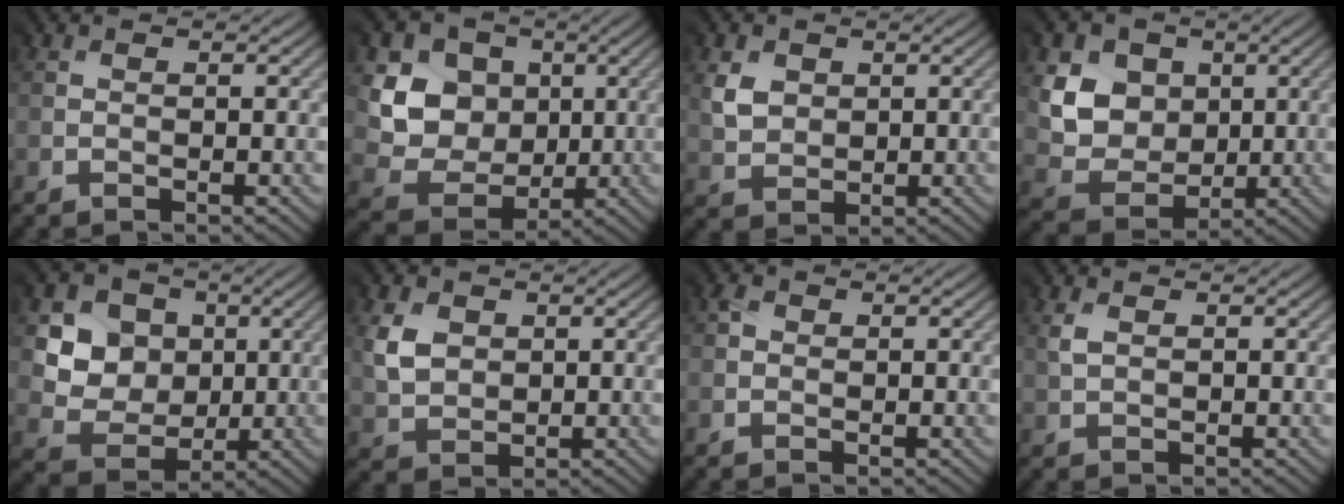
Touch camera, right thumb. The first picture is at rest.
{"total": 8.1, "force": [2.3, 7.3, 2.8], "torque": [-0.081, -0.010, 0.032]}
{"total": 2.7, "force": [1.4, 2.3, 0.2], "torque": [-0.026, -0.002, 0.027]}
{"total": 7.3, "force": [2.6, 6.3, 2.6], "torque": [-0.091, -0.007, 0.043]}
{"total": 6.5, "force": [2.1, 5.9, 1.6], "torque": [-0.046, -0.010, 0.025]}
{"total": 3.5, "force": [1.4, 3.0, 1.1], "torque": [-0.048, 0.000, 0.028]}
{"total": 1.3, "force": [0.6, 1.1, -0.2], "torque": [0.004, -0.004, 0.005]}
{"total": 1.5, "force": [1.0, 0.9, 0.5], "torque": [-0.020, 0.001, 0.020]}